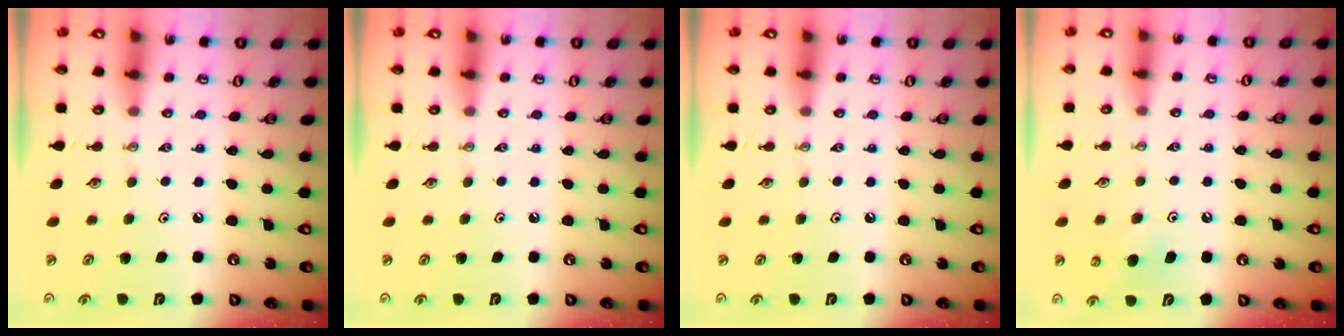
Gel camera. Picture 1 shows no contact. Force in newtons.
{"total": 0.0}
{"total": 0.0}
{"total": 5.3, "press": 5.1, "slide": 1.2}